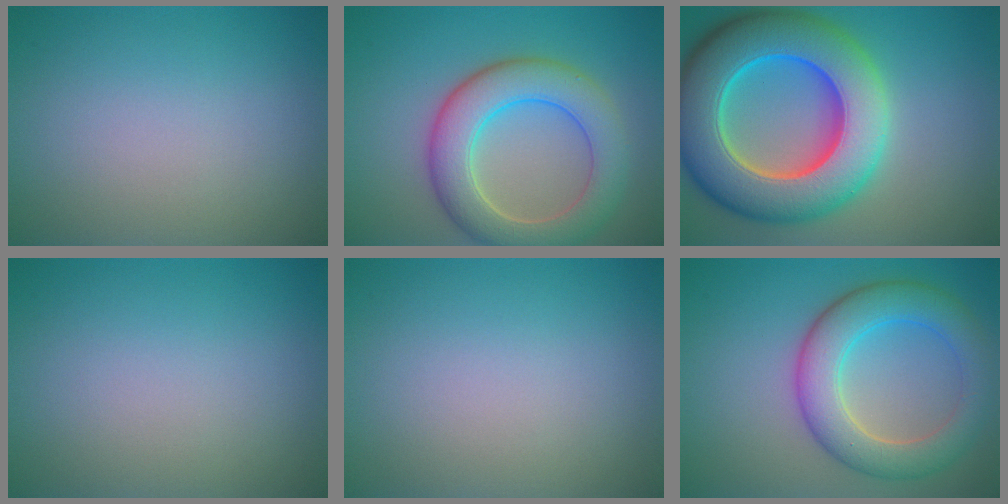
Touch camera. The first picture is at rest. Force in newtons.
{"total": 7.1, "press": 7.1, "slide": 0.3}
{"total": 14.0, "press": 13.9, "slide": 0.5}
{"total": 0.0}
{"total": 0.0}
{"total": 6.6, "press": 6.6, "slide": 0.2}